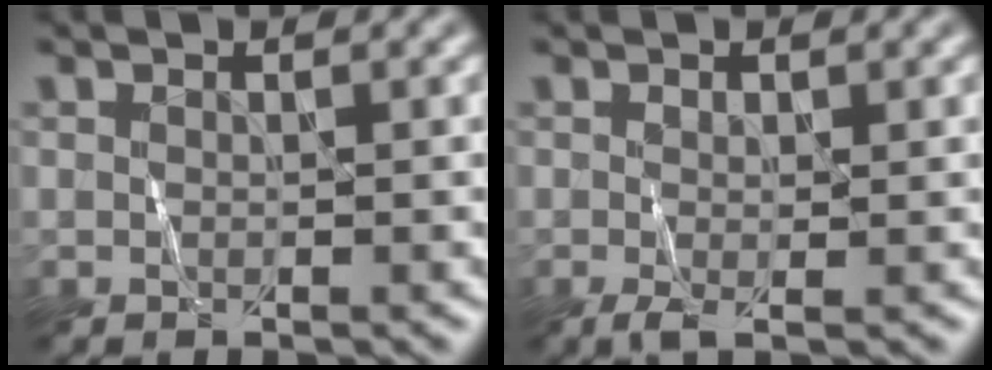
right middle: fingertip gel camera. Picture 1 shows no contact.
{"total": 1.3, "force": [-0.4, 0.2, 1.2], "torque": [-0.028, -0.005, -0.007]}